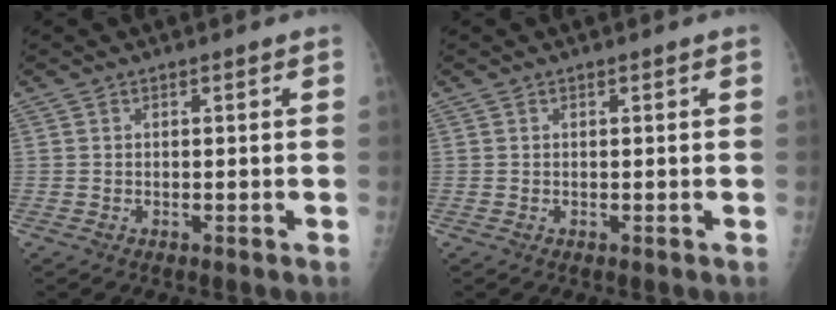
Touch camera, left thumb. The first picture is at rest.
{"total": 0.0}